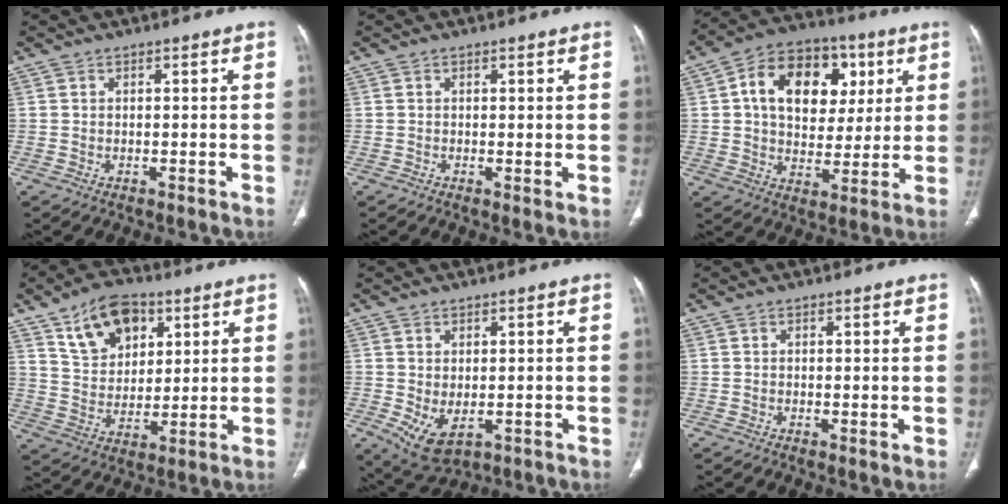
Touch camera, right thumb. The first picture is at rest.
{"total": 1.1, "force": [0.2, 0.2, 1.1], "torque": [-0.025, -0.006, 0.003]}
{"total": 18.1, "force": [4.9, 12.6, 11.9], "torque": [-0.154, 0.006, 0.077]}
{"total": 13.4, "force": [6.7, 8.5, 7.8], "torque": [-0.100, -0.022, 0.125]}
{"total": 6.5, "force": [-1.3, 3.7, 5.2], "torque": [-0.091, -0.008, -0.002]}
{"total": 0.6, "force": [0.1, 0.1, 0.6], "torque": [-0.015, -0.004, 0.002]}